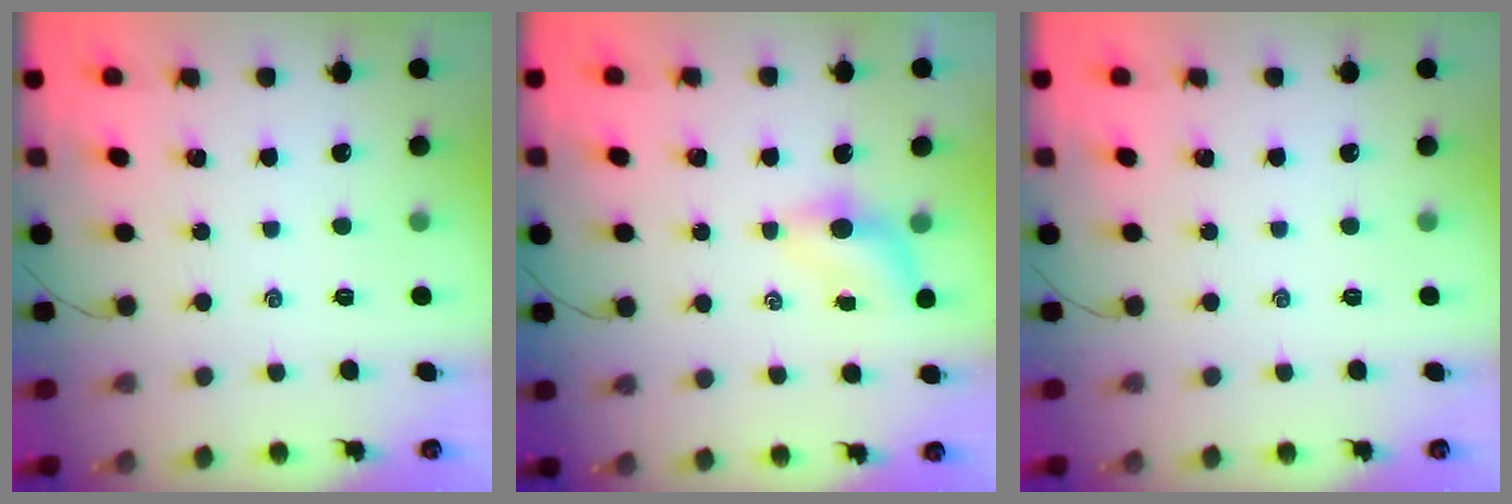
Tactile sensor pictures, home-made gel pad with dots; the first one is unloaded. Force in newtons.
{"total": 4.0, "press": 3.9, "slide": 1.0}
{"total": 0.0}